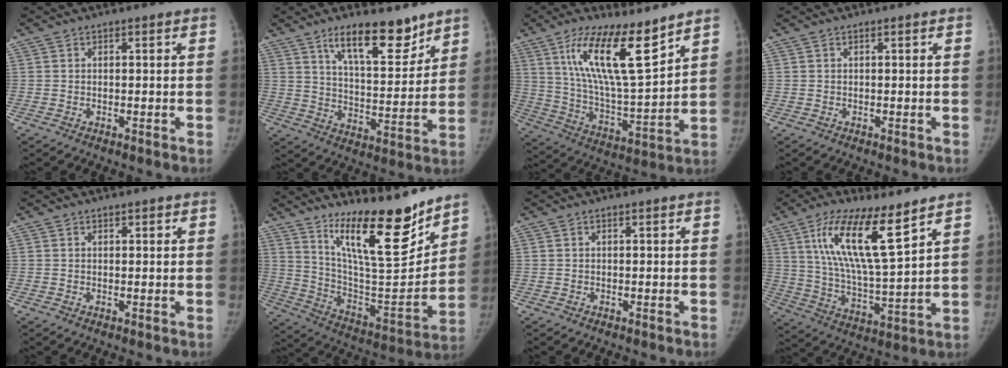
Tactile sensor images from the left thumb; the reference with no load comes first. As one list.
[{"total": 14.0, "force": [9.6, 5.0, 8.9], "torque": [-0.108, -0.065, 0.163]}, {"total": 17.6, "force": [10.5, 4.2, 13.5], "torque": [-0.222, -0.066, 0.202]}, {"total": 0.0}, {"total": 0.8, "force": [0.6, 0.4, 0.4], "torque": [0.001, -0.002, 0.007]}, {"total": 20.3, "force": [15.1, 4.5, 12.7], "torque": [-0.157, -0.118, 0.261]}, {"total": 0.0}, {"total": 16.5, "force": [9.0, 3.8, 13.3], "torque": [-0.241, -0.051, 0.173]}]